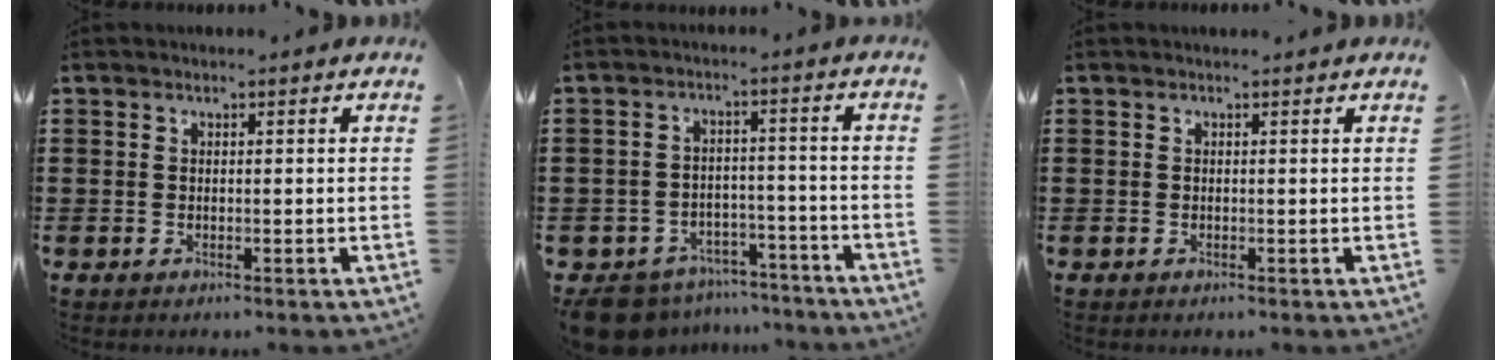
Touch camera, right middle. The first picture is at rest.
{"total": 7.1, "force": [-6.7, 2.0, 1.2], "torque": [-0.030, 0.019, -0.134]}
{"total": 0.5, "force": [0.5, -0.1, 0.2], "torque": [-0.004, -0.001, 0.009]}